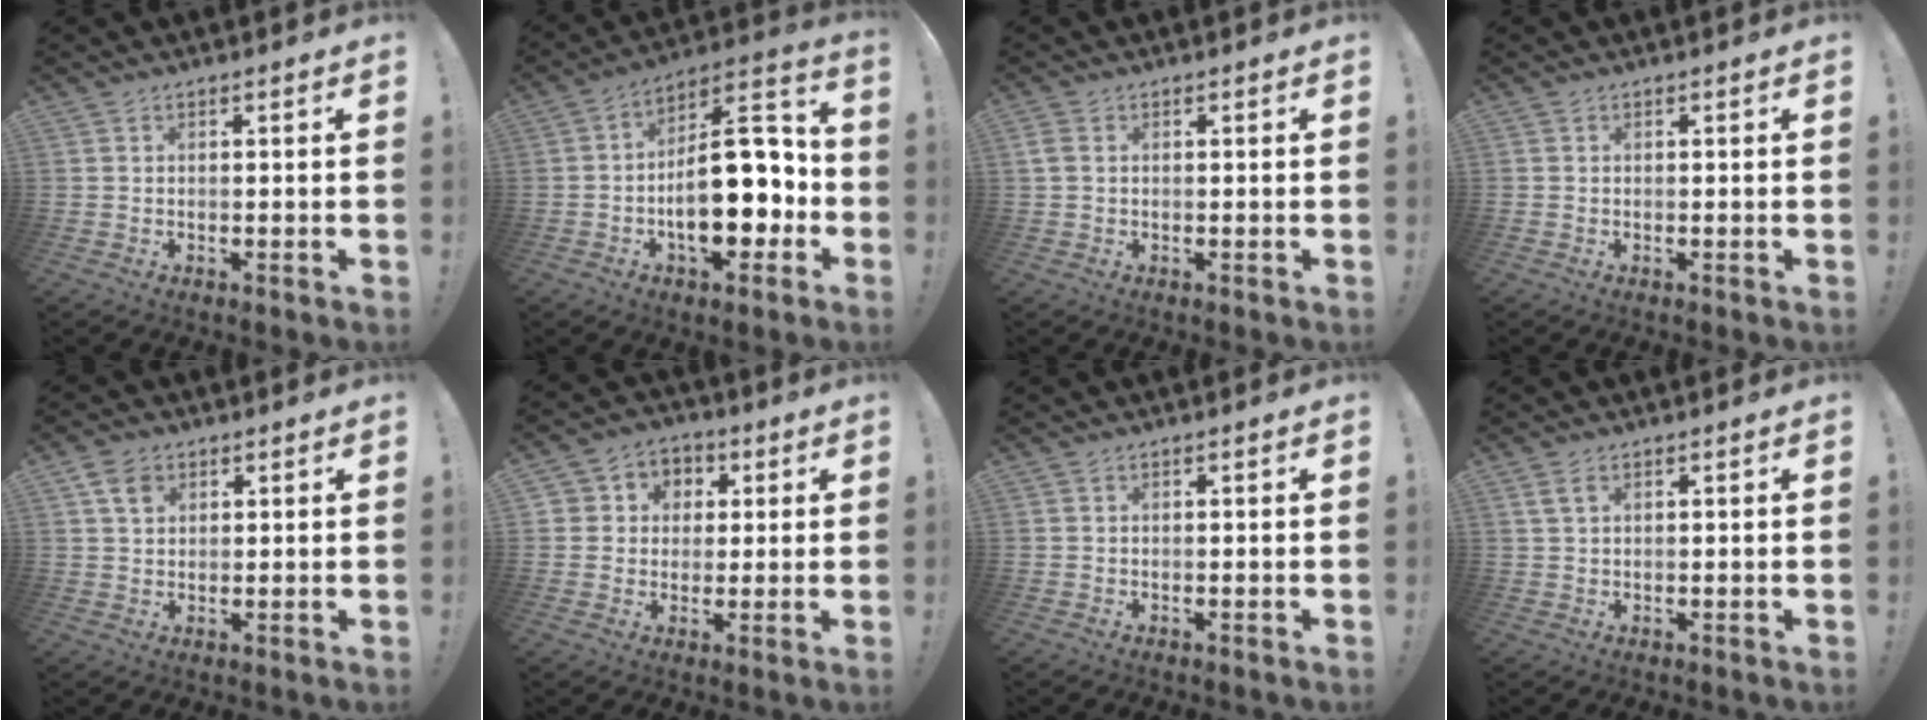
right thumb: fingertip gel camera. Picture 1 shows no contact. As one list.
[{"total": 20.8, "force": [-3.9, 10.5, 17.5], "torque": [-0.263, 0.018, -0.057]}, {"total": 1.9, "force": [0.4, 1.3, 1.3], "torque": [-0.029, 0.005, 0.010]}, {"total": 0.0}, {"total": 5.0, "force": [2.5, 3.7, 2.3], "torque": [-0.035, -0.002, 0.047]}, {"total": 6.7, "force": [0.1, 6.5, 1.5], "torque": [-0.020, 0.006, 0.006]}, {"total": 0.0}, {"total": 3.0, "force": [1.4, 1.4, 2.2], "torque": [-0.038, 0.001, 0.025]}]